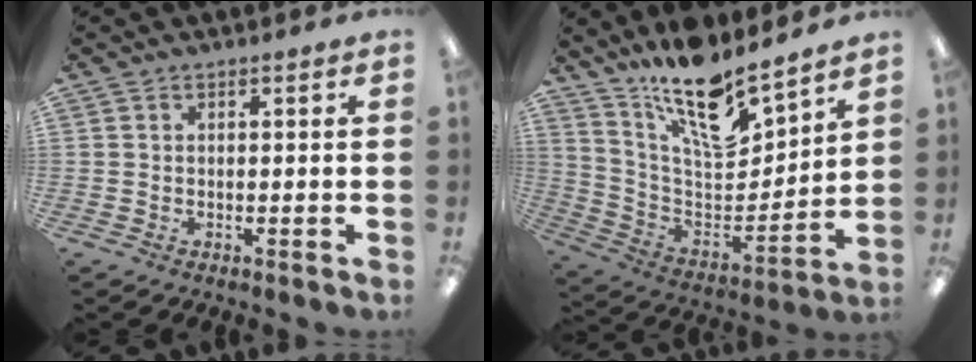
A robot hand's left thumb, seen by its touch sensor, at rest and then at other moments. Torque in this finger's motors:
{"motor_torque": [2.33, 0.88, 1.63, -1.14, 0.13]}